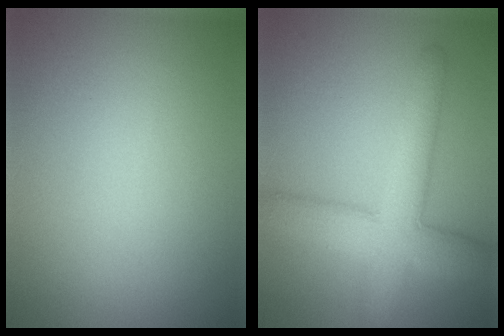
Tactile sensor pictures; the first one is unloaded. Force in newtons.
{"total": 7.0, "press": 7.0, "slide": 0.4}